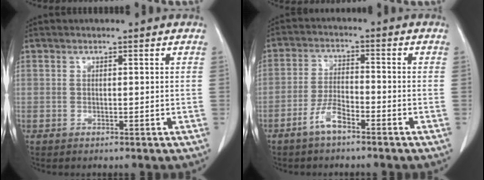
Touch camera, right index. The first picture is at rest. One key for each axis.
{"total": 4.9, "fx": -3.3, "fy": 1.1, "fz": 3.4, "tx": -0.073, "ty": 0.001, "tz": -0.066}